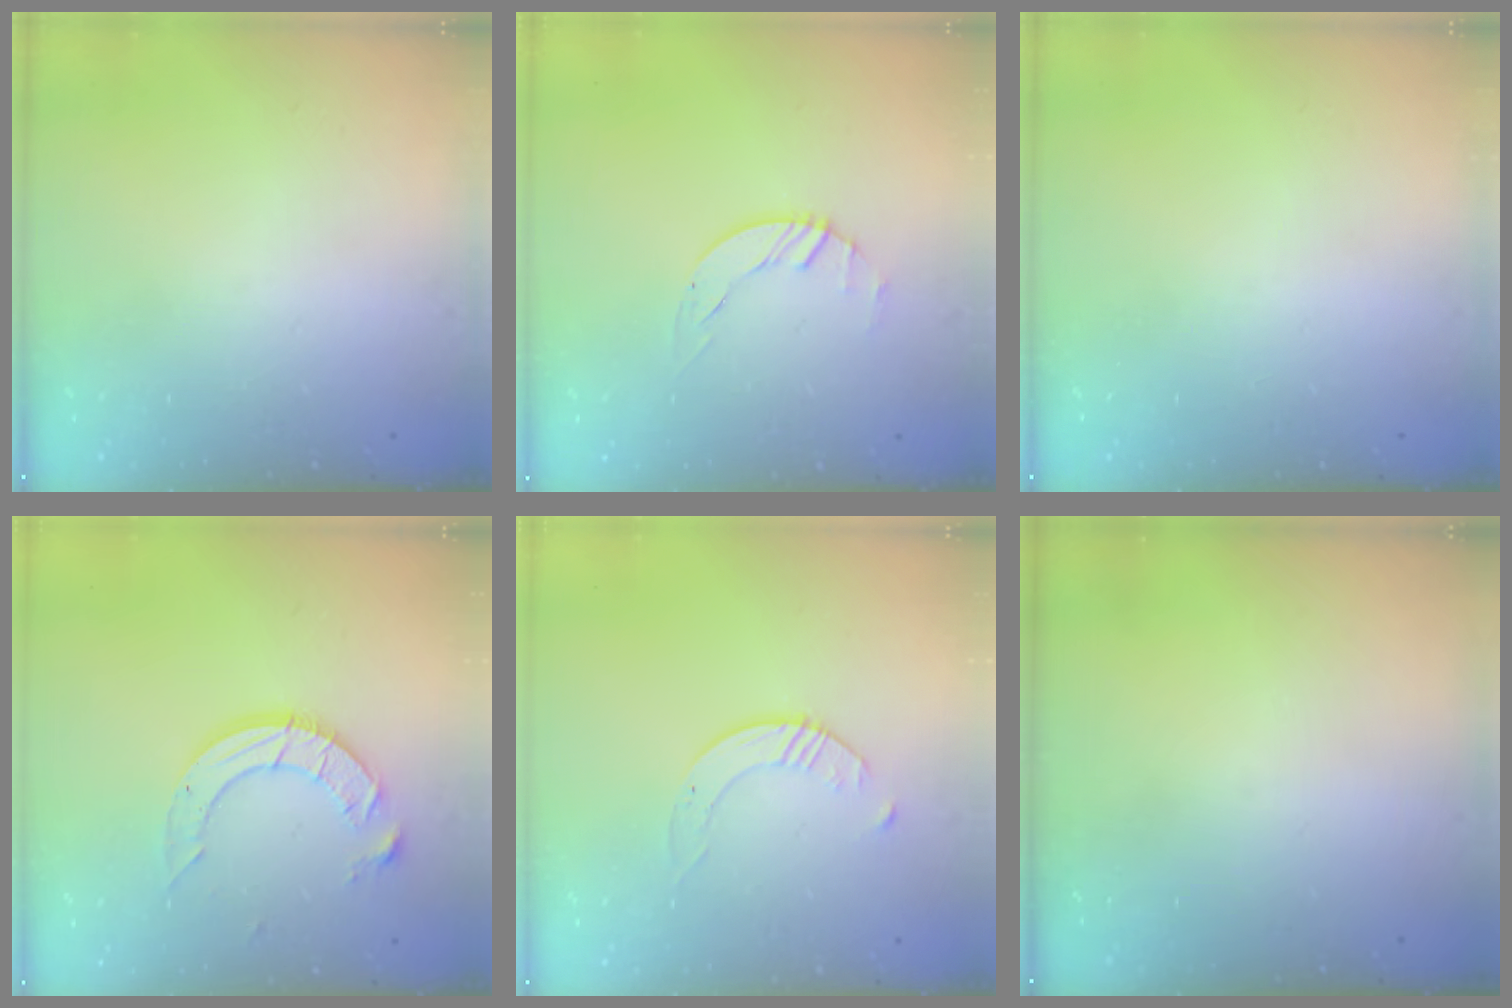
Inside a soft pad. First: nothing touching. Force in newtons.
{"total": 1.5, "press": 1.4, "slide": 0.3}
{"total": 0.0}
{"total": 10.8, "press": 10.8, "slide": 0.7}
{"total": 2.6, "press": 2.6, "slide": 0.3}
{"total": 0.0}